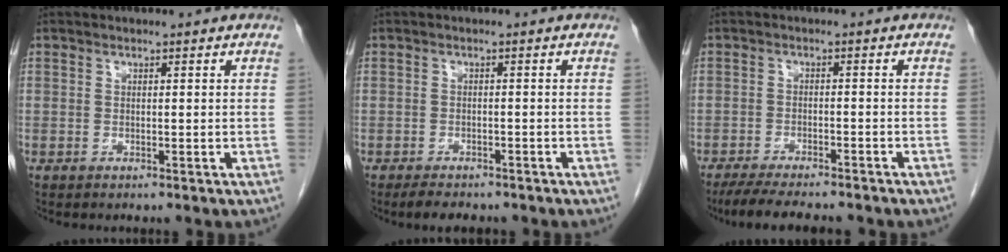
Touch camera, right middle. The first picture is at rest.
{"total": 4.0, "force": [-3.3, 1.5, 1.6], "torque": [-0.027, -0.005, -0.046]}
{"total": 10.0, "force": [-8.6, 1.6, 4.8], "torque": [-0.072, -0.016, -0.128]}